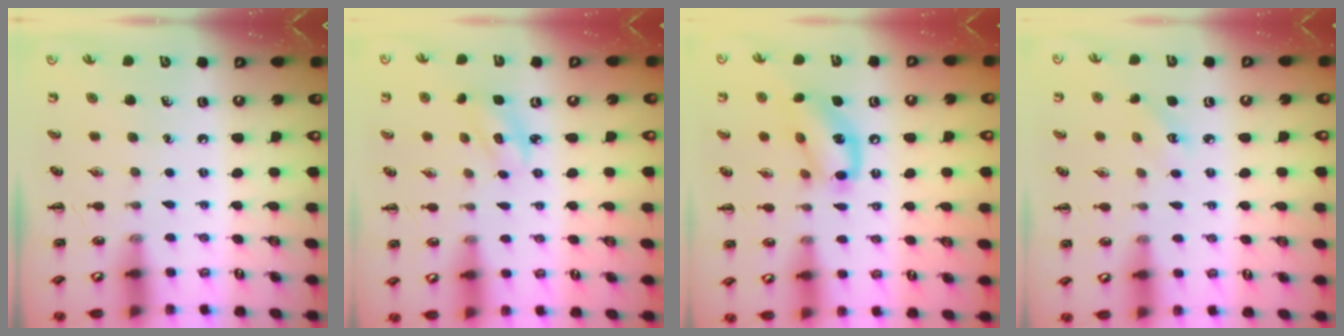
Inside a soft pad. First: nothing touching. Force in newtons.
{"total": 2.7, "press": 2.7, "slide": 0.4}
{"total": 13.5, "press": 13.3, "slide": 2.4}
{"total": 2.1, "press": 2.0, "slide": 0.6}